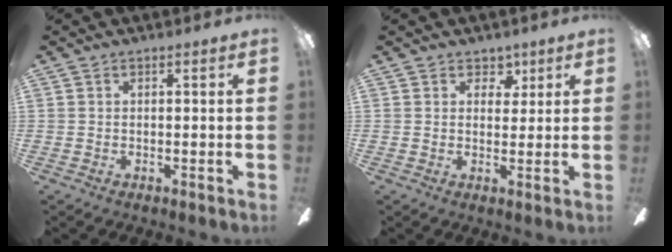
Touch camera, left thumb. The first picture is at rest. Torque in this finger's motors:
{"motor_torque": [0.09, -0.15, -0.42, 0.20, -0.03]}